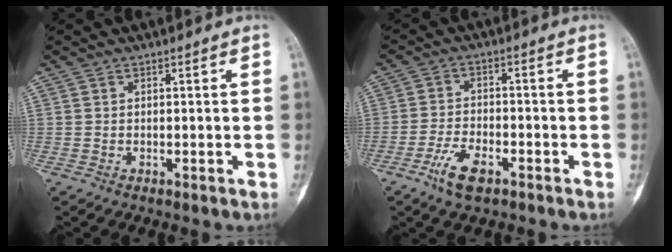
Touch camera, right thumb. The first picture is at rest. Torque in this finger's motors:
{"motor_torque": [-0.25, -0.15, 0.21, 0.10, 0.05]}